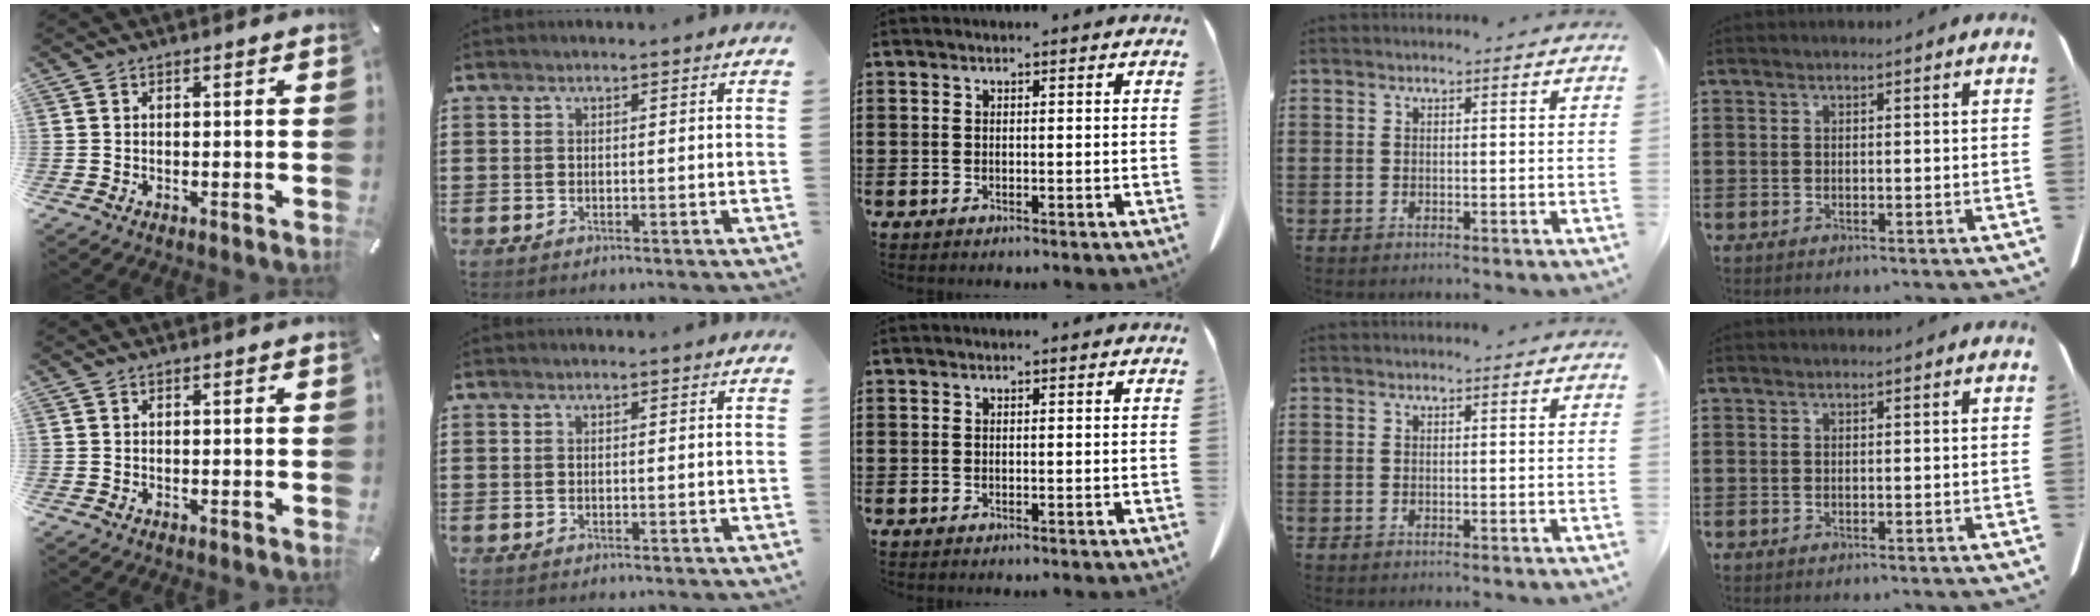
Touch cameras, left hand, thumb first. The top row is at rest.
{}